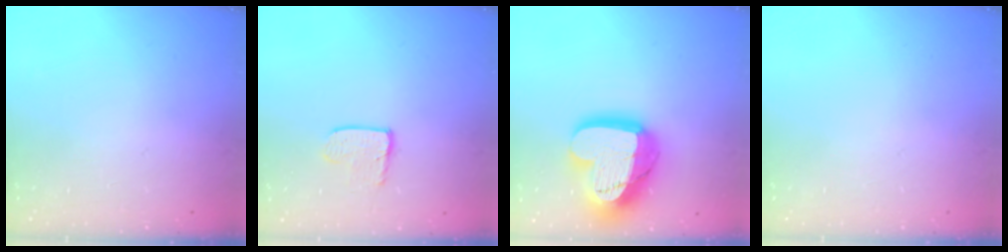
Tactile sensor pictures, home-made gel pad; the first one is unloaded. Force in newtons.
{"total": 3.8, "press": 3.8, "slide": 0.4}
{"total": 24.2, "press": 24.1, "slide": 1.8}
{"total": 0.0}